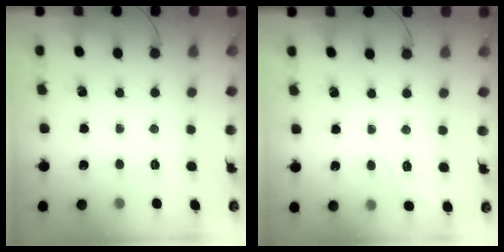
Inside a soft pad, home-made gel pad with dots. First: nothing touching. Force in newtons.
{"total": 2.4, "press": 1.8, "slide": 1.5}